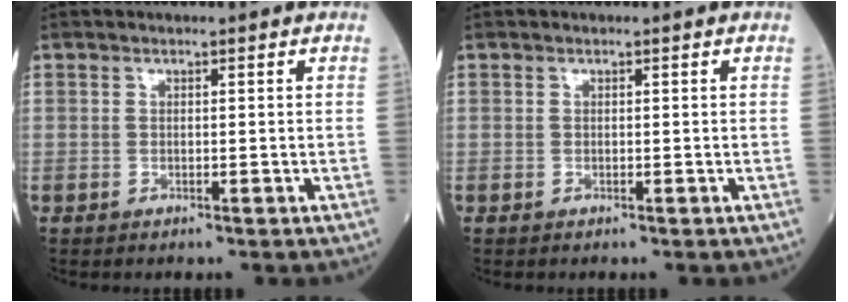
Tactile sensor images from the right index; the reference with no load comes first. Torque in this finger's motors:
{"motor_torque": [0.01, 0.01, 0.00, -0.01]}